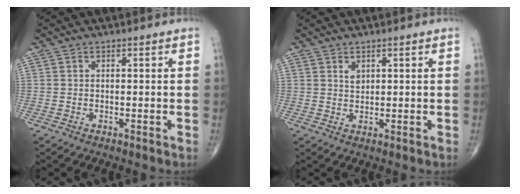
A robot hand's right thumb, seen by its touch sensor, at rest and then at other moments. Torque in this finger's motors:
{"motor_torque": [-0.01, 0.28, 0.21, -0.08, -0.01]}